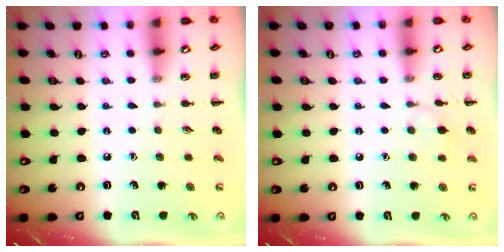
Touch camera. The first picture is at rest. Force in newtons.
{"total": 5.7, "press": 5.4, "slide": 1.9}